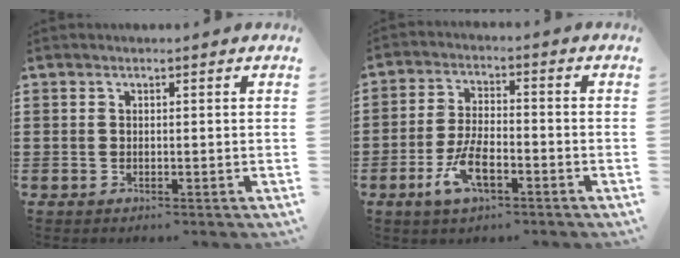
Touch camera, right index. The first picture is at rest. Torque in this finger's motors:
{"motor_torque": [1.75, 0.39, 0.27, 0.21]}